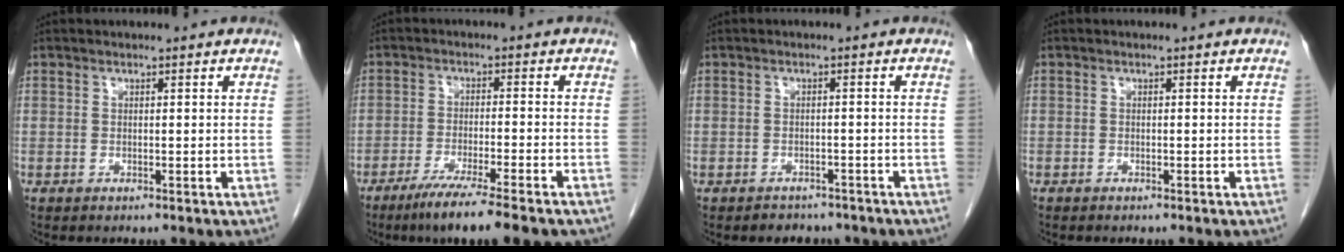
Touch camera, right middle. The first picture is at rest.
{"total": 10.3, "force": [-7.7, 0.1, 6.8], "torque": [-0.104, -0.026, -0.119]}
{"total": 3.9, "force": [-3.4, 1.9, 0.4], "torque": [-0.013, 0.005, -0.041]}
{"total": 0.6, "force": [-0.5, 0.3, 0.0], "torque": [-0.009, 0.002, -0.012]}